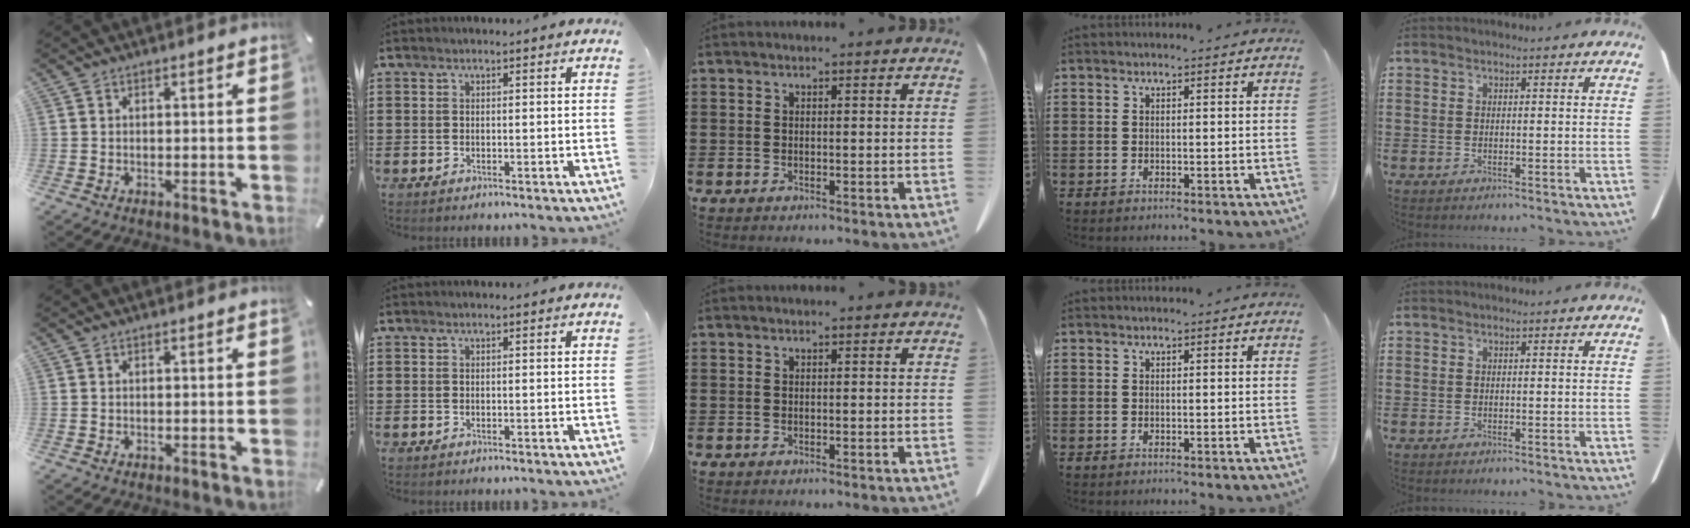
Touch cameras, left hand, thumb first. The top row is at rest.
{}